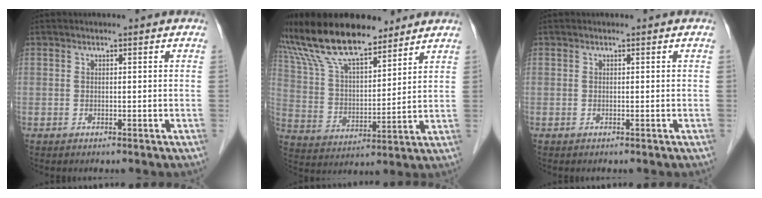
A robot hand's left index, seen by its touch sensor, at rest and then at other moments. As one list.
[{"total": 16.4, "force": [13.7, 4.5, 7.9], "torque": [-0.160, 0.025, 0.258]}, {"total": 0.0}]